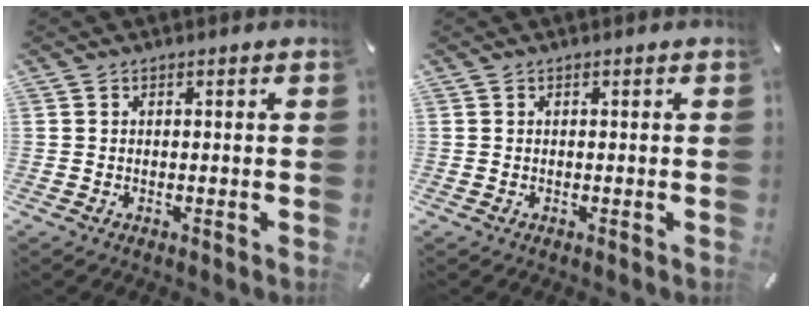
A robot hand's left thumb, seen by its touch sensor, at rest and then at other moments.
{"total": 0.0}